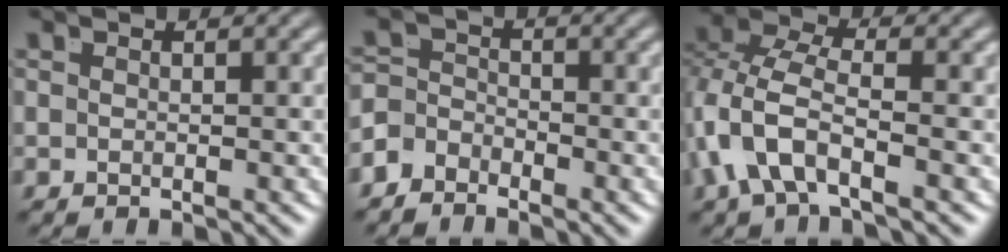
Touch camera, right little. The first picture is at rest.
{"total": 4.2, "force": [-2.4, 3.2, 1.1], "torque": [-0.019, -0.021, -0.041]}
{"total": 5.1, "force": [-1.3, 3.1, 3.8], "torque": [-0.116, -0.029, -0.012]}